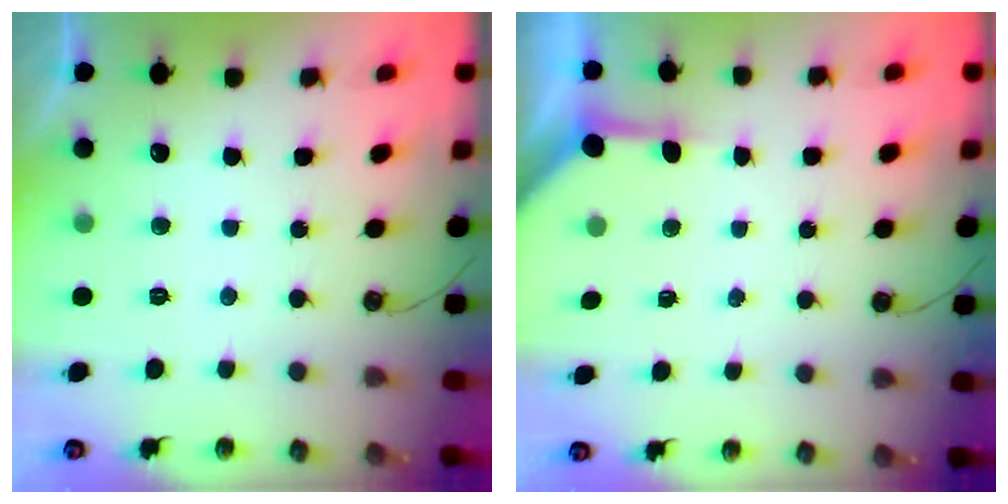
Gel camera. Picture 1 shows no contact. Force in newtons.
{"total": 3.5, "press": 3.5, "slide": 0.5}